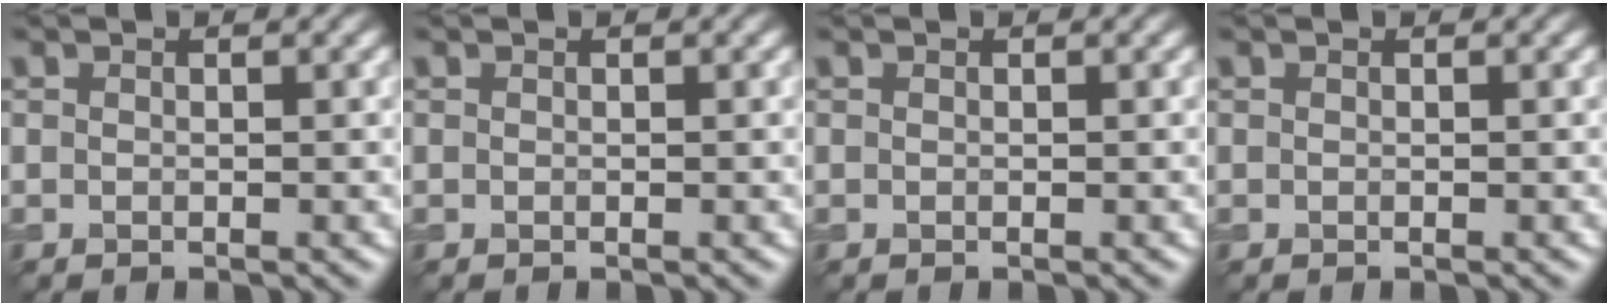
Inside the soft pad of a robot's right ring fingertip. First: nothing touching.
{"total": 0.0}
{"total": 0.0}
{"total": 0.0}